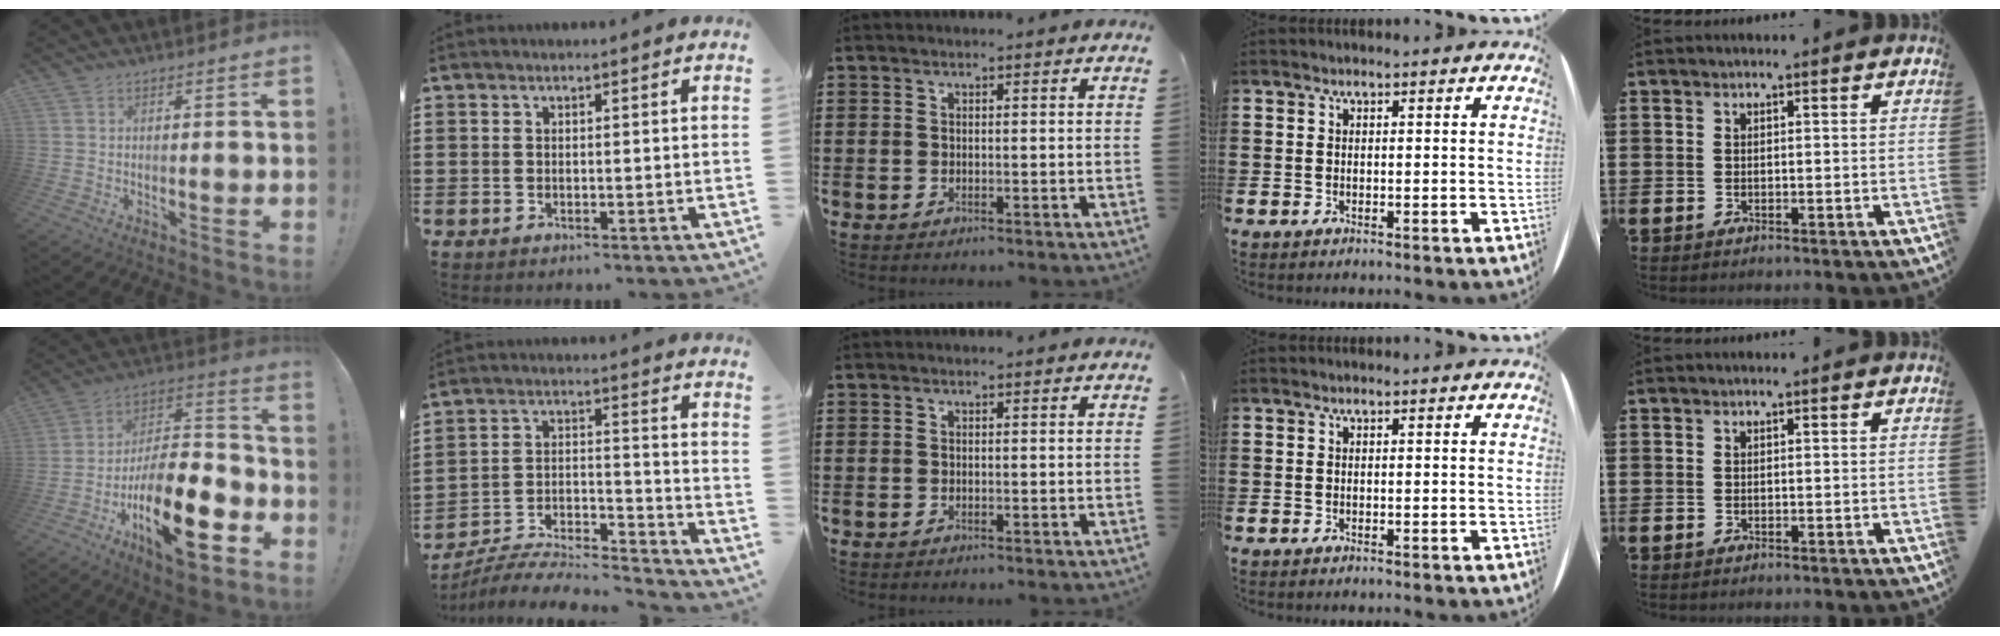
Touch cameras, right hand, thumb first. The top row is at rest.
{"thumb": {"total": 24.2, "force": [-9.7, 9.9, 19.8], "torque": [-0.339, 0.048, -0.152]}, "index": {"total": 6.9, "force": [-6.7, 0.7, 1.8], "torque": [-0.033, 0.001, -0.134]}}